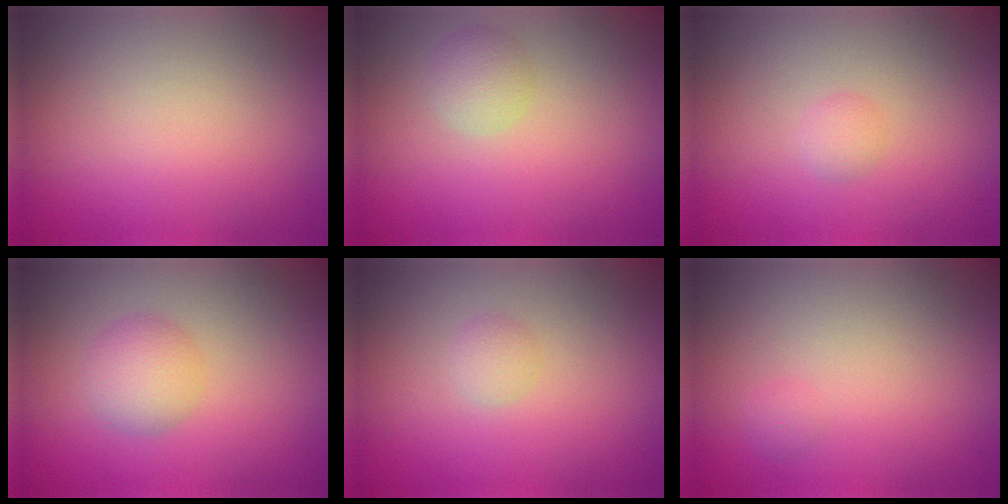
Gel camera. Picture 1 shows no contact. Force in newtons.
{"total": 1.9, "press": 1.9, "slide": 0.1}
{"total": 0.8, "press": 0.8, "slide": 0.1}
{"total": 2.8, "press": 2.8, "slide": 0.0}
{"total": 1.0, "press": 1.0, "slide": 0.0}
{"total": 0.6, "press": 0.6, "slide": 0.0}